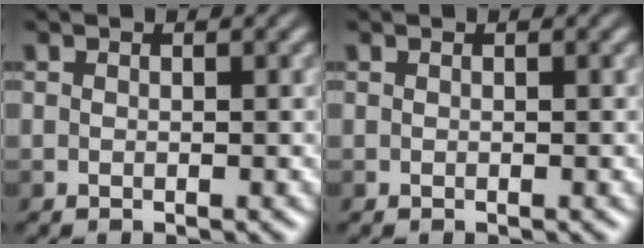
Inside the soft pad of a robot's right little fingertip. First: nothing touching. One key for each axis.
{"total": 0.0}